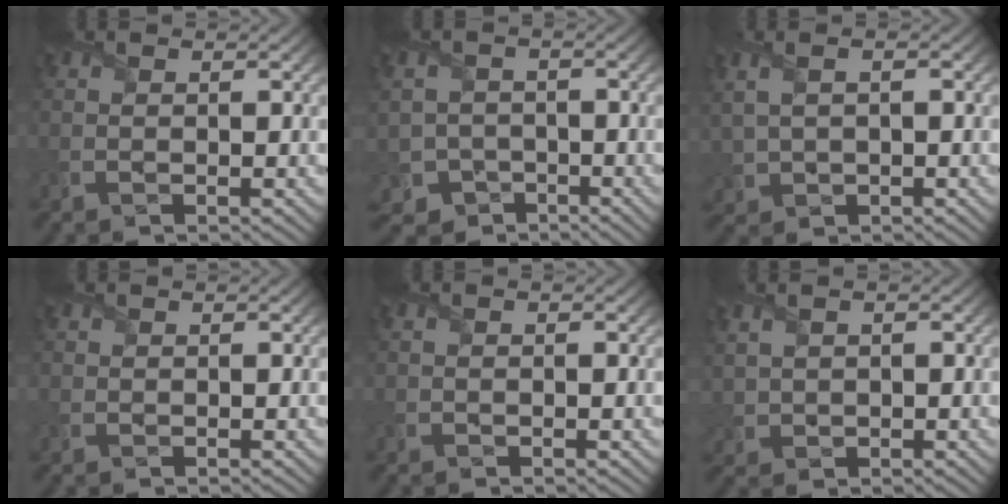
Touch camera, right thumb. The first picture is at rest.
{"total": 6.1, "force": [-3.4, 5.0, 1.0], "torque": [-0.035, -0.020, -0.072]}
{"total": 3.5, "force": [0.7, 1.8, 2.9], "torque": [-0.074, 0.003, 0.022]}
{"total": 0.7, "force": [0.1, 0.7, 0.0], "torque": [-0.001, -0.002, 0.000]}
{"total": 0.5, "force": [-0.2, 0.3, 0.4], "torque": [-0.005, 0.000, -0.001]}
{"total": 2.2, "force": [0.6, 1.6, 1.4], "torque": [-0.044, -0.001, 0.015]}